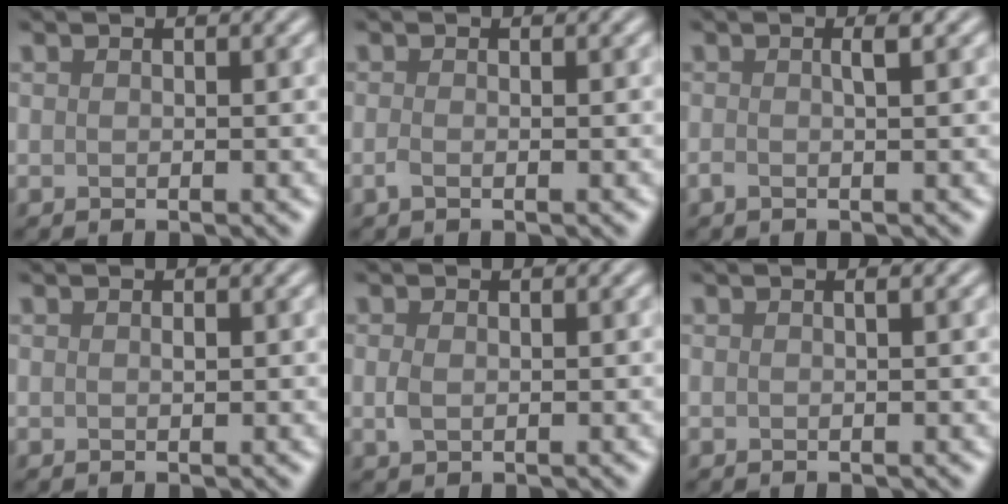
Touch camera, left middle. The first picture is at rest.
{"total": 0.9, "force": [-0.6, 0.2, 0.6], "torque": [-0.013, -0.002, -0.007]}
{"total": 1.4, "force": [-0.3, 0.2, 1.3], "torque": [-0.023, 0.003, -0.005]}
{"total": 0.0}
{"total": 0.9, "force": [-0.4, 0.6, 0.5], "torque": [-0.020, -0.002, 0.004]}
{"total": 0.8, "force": [0.2, 0.4, 0.7], "torque": [-0.002, -0.003, -0.004]}